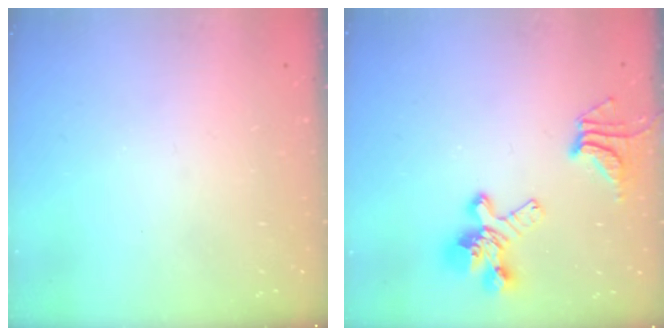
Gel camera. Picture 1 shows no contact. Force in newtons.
{"total": 6.4, "press": 6.0, "slide": 2.1}